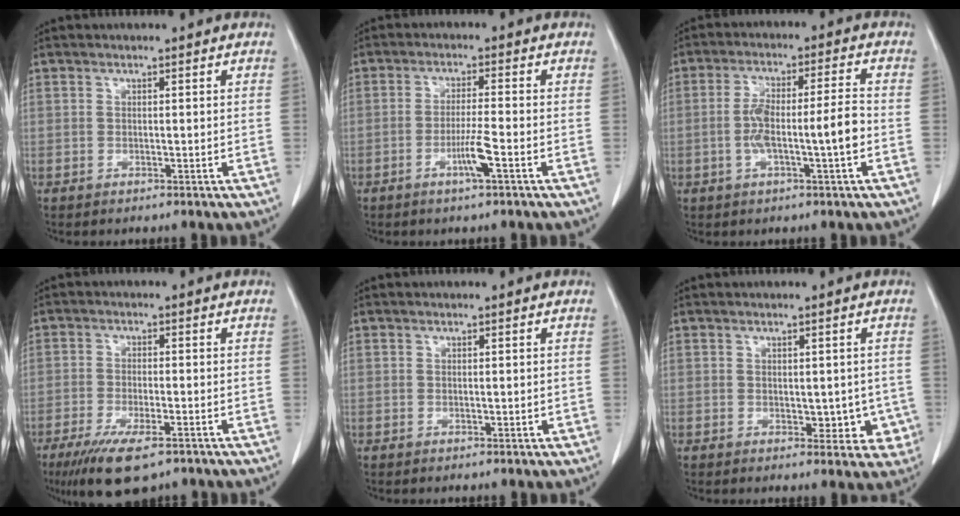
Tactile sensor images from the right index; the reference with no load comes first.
{"total": 4.3, "force": [-1.9, -0.4, 3.8], "torque": [-0.074, -0.008, -0.039]}
{"total": 8.0, "force": [-1.8, 0.5, 7.8], "torque": [-0.150, 0.017, -0.031]}
{"total": 9.3, "force": [-6.1, 2.3, 6.6], "torque": [-0.114, -0.020, -0.096]}
{"total": 0.5, "force": [-0.1, 0.2, 0.5], "torque": [-0.011, 0.001, 0.003]}
{"total": 5.1, "force": [-0.6, 3.2, 3.9], "torque": [-0.023, 0.006, -0.001]}